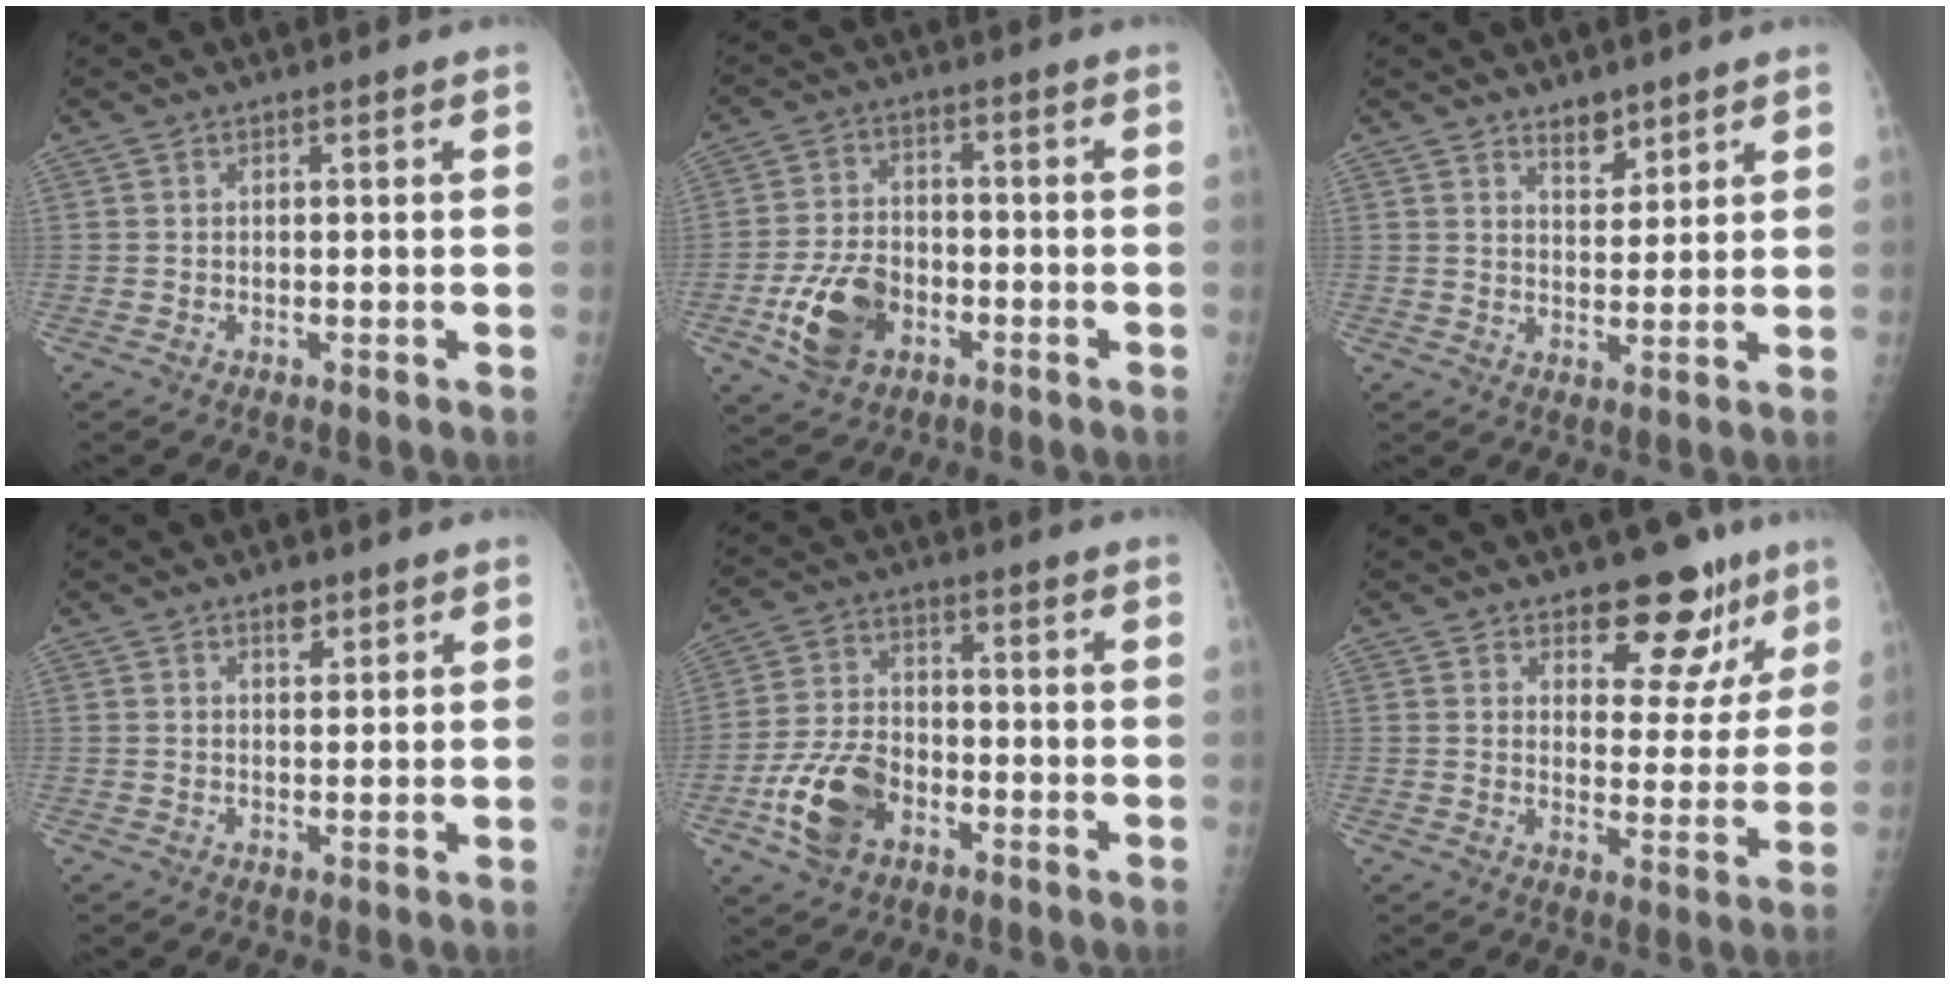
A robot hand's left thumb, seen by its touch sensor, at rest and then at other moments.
{"total": 10.5, "force": [-3.9, 7.1, 6.6], "torque": [-0.114, 0.016, -0.069]}
{"total": 4.2, "force": [3.2, 2.1, 1.8], "torque": [-0.009, -0.025, 0.054]}
{"total": 2.4, "force": [1.6, 1.3, 1.2], "torque": [-0.007, -0.009, 0.025]}
{"total": 11.0, "force": [-4.8, 7.1, 6.9], "torque": [-0.128, 0.023, -0.090]}
{"total": 11.4, "force": [8.2, 5.8, 5.3], "torque": [-0.019, -0.052, 0.112]}